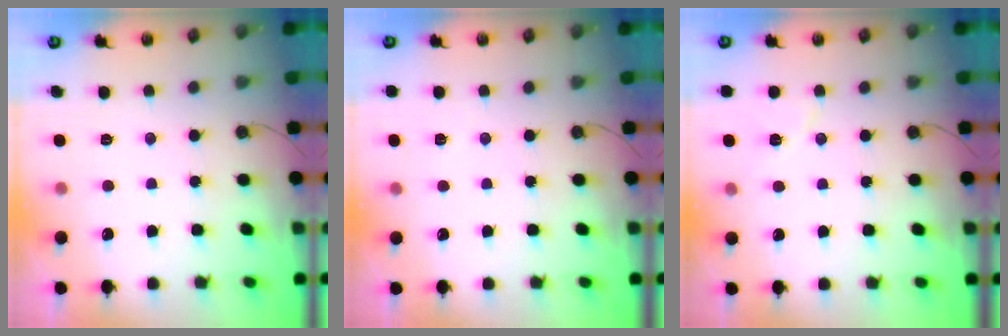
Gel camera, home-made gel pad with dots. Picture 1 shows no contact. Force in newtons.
{"total": 10.2, "press": 2.1, "slide": 10.0}
{"total": 9.1, "press": 3.6, "slide": 8.4}